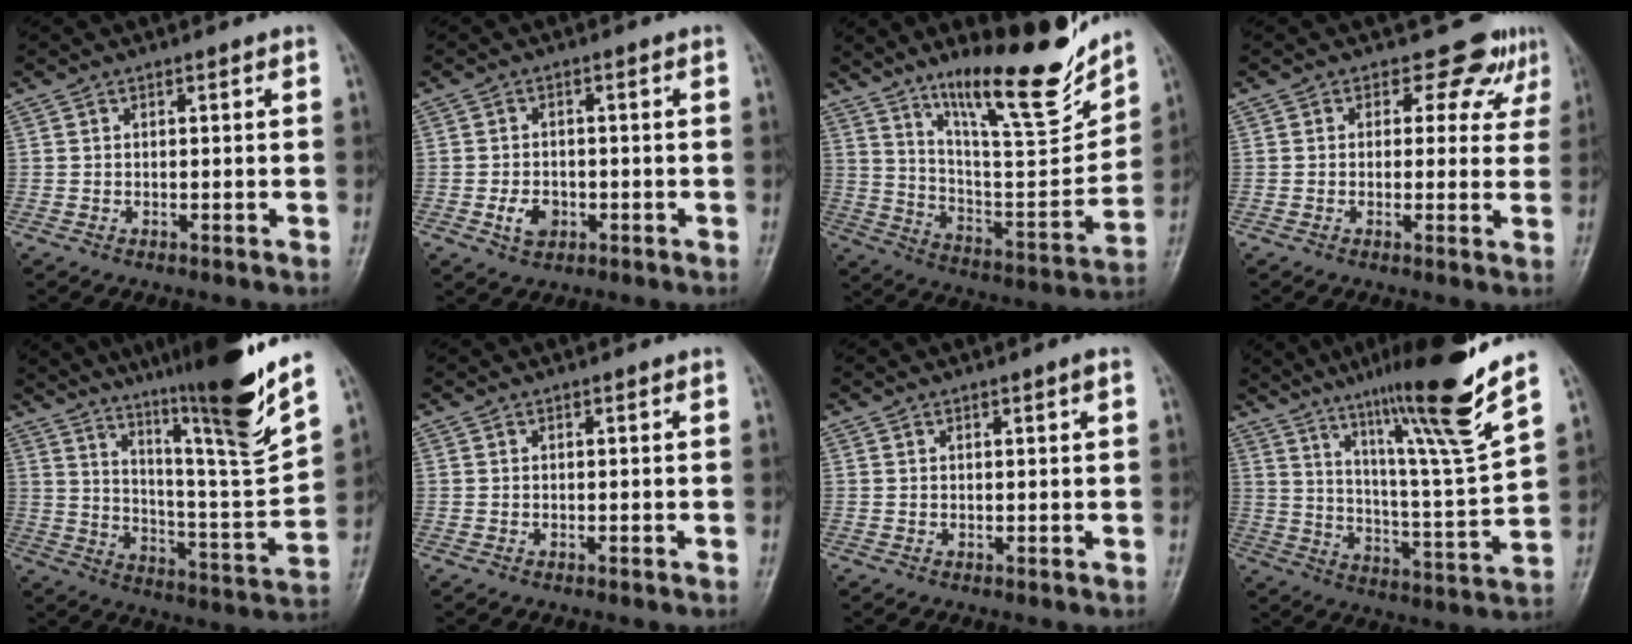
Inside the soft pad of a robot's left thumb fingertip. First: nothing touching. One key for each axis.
{"total": 4.1, "fx": -1.4, "fy": 3.0, "fz": 2.4, "tx": -0.032, "ty": 0.004, "tz": -0.022}
{"total": 20.4, "fx": 15.1, "fy": 4.3, "fz": 13.1, "tx": -0.166, "ty": -0.096, "tz": 0.255}
{"total": 5.8, "fx": 3.9, "fy": 3.9, "fz": 1.8, "tx": 0.016, "ty": -0.019, "tz": 0.034}
{"total": 22.6, "fx": 15.9, "fy": 0.7, "fz": 16.1, "tx": -0.221, "ty": -0.086, "tz": 0.255}
{"total": 0.0}
{"total": 1.0, "fx": 0.5, "fy": 0.1, "fz": 0.8, "tx": -0.012, "ty": -0.001, "tz": 0.007}
{"total": 19.9, "fx": 13.9, "fy": -0.2, "fz": 14.2, "tx": -0.202, "ty": -0.080, "tz": 0.224}